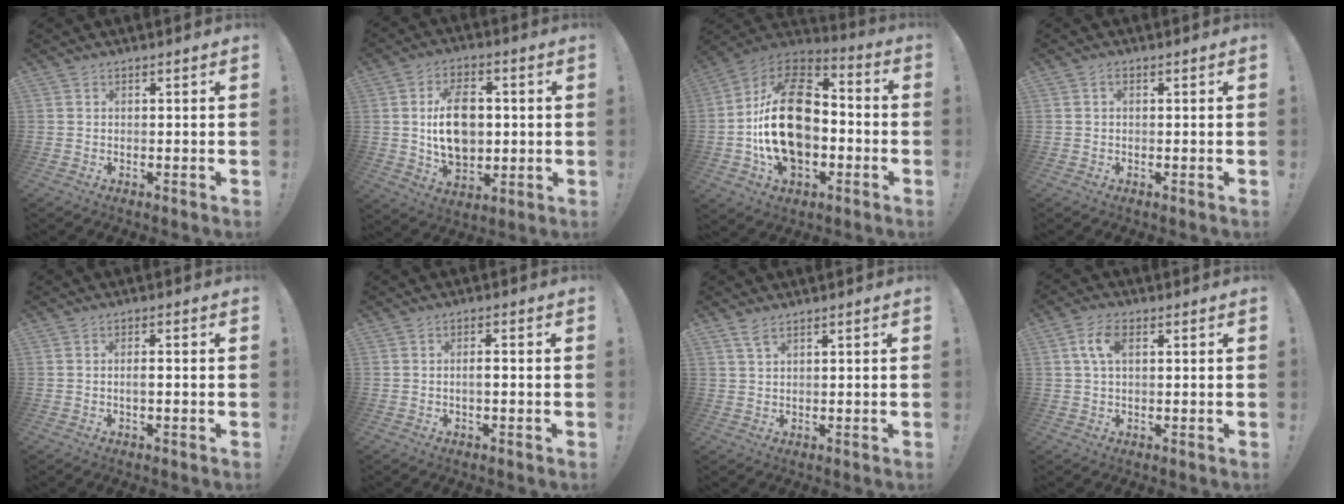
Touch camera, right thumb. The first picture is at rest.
{"total": 18.5, "force": [0.3, 13.0, 13.1], "torque": [-0.224, 0.004, 0.005]}
{"total": 26.8, "force": [-1.9, 17.5, 20.2], "torque": [-0.375, 0.034, -0.019]}
{"total": 0.9, "force": [0.0, 0.6, 0.7], "torque": [-0.017, 0.005, -0.001]}
{"total": 1.9, "force": [-0.7, 0.3, 1.8], "torque": [-0.031, 0.003, -0.014]}
{"total": 2.3, "force": [-0.6, 0.6, 2.1], "torque": [-0.037, 0.005, -0.013]}
{"total": 3.1, "force": [2.1, 1.1, 2.0], "torque": [-0.037, -0.008, 0.038]}
{"total": 6.3, "force": [1.8, 3.4, 4.9], "torque": [-0.099, 0.005, 0.031]}